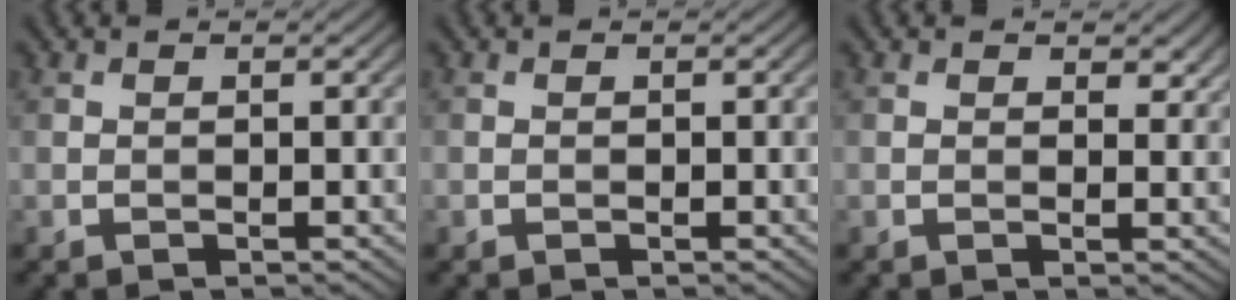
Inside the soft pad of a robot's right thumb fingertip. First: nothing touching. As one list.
[{"total": 0.0}, {"total": 2.2, "force": [1.3, 1.3, 1.3], "torque": [-0.018, -0.006, 0.020]}]